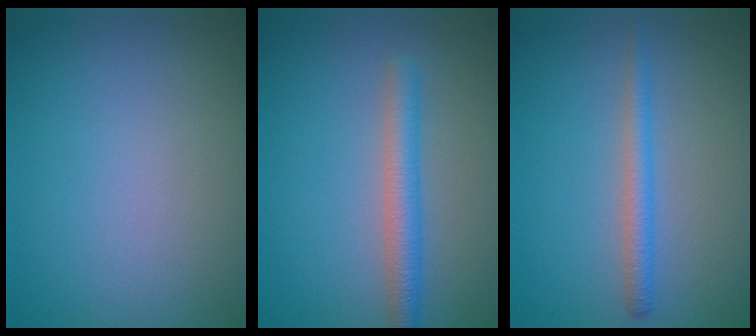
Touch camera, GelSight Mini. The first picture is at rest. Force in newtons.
{"total": 2.9, "press": 2.9, "slide": 0.1}
{"total": 2.1, "press": 2.1, "slide": 0.1}